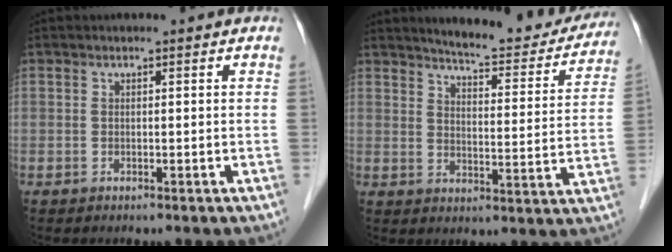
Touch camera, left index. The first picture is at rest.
{"total": 16.8, "force": [15.5, 3.0, 5.7], "torque": [-0.062, -0.043, 0.184]}